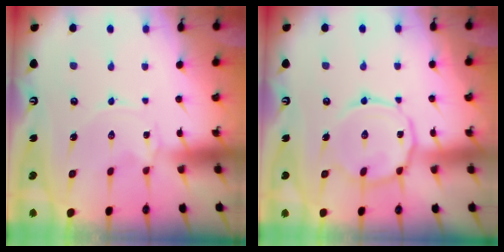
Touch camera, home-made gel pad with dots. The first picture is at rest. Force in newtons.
{"total": 11.6, "press": 11.6, "slide": 0.5}